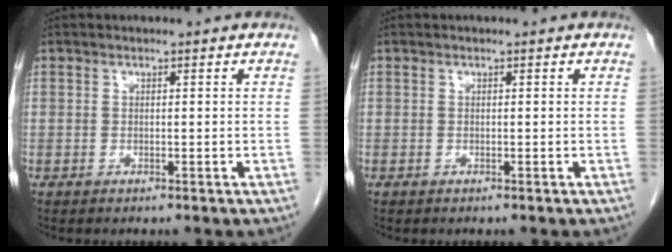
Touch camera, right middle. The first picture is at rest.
{"total": 0.0}